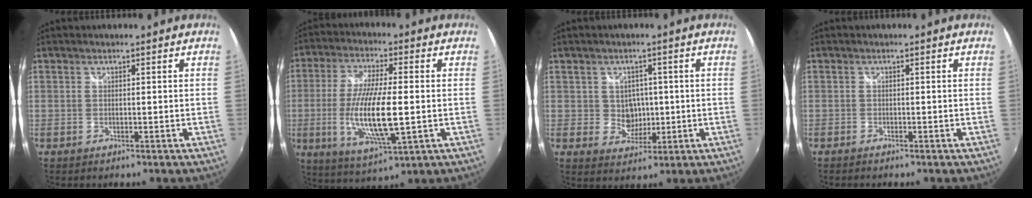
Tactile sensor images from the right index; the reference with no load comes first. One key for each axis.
{"total": 15.2, "fx": -2.0, "fy": 3.6, "fz": 14.6, "tx": -0.286, "ty": -0.017, "tz": -0.034}
{"total": 4.7, "fx": 0.2, "fy": 4.3, "fz": 1.7, "tx": -0.032, "ty": 0.006, "tz": 0.009}
{"total": 0.9, "fx": -0.8, "fy": 0.3, "fz": 0.2, "tx": -0.008, "ty": -0.004, "tz": -0.017}